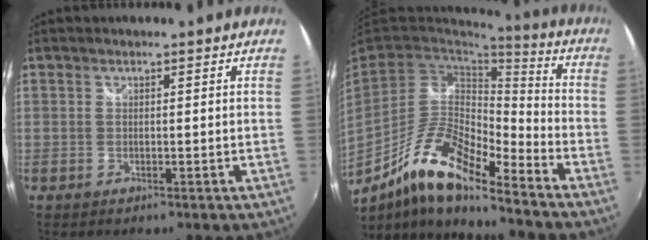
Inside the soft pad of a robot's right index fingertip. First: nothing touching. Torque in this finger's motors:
{"motor_torque": [0.54, -0.56, 0.32, 0.07]}